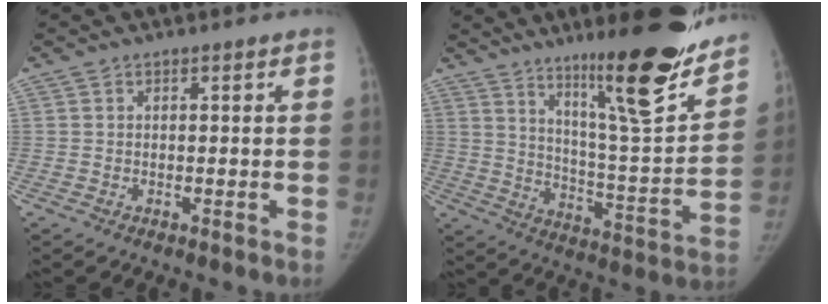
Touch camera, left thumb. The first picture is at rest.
{"total": 21.5, "force": [15.2, 2.8, 15.0], "torque": [-0.193, -0.093, 0.245]}